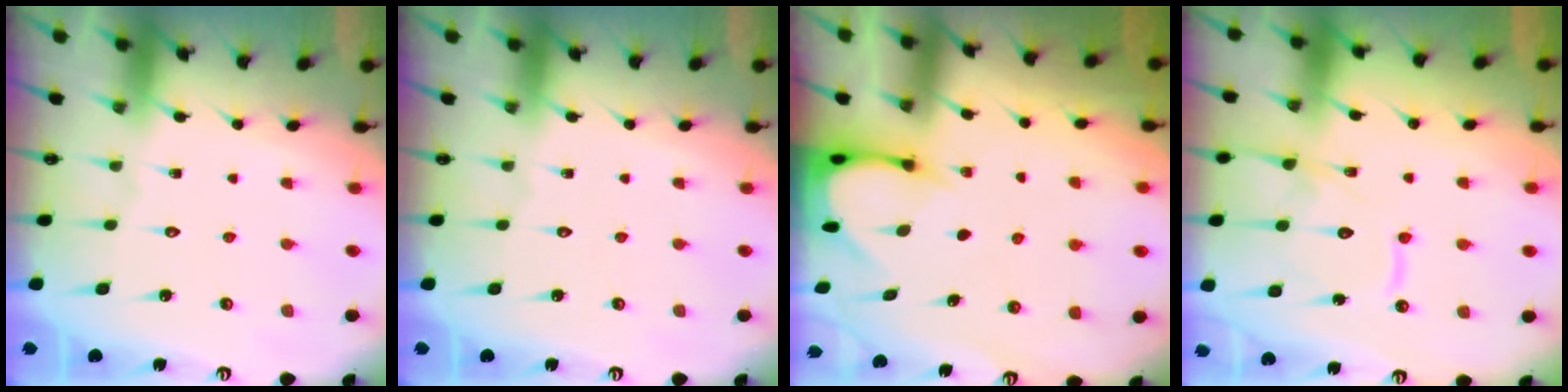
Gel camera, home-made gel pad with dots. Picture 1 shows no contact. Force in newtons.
{"total": 0.0}
{"total": 3.5, "press": 3.4, "slide": 0.3}
{"total": 12.9, "press": 12.8, "slide": 1.2}